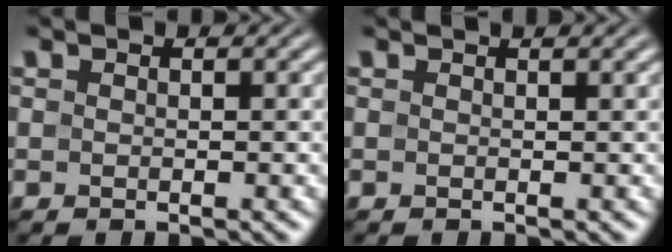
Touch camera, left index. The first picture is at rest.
{"total": 1.0, "force": [0.7, 0.2, 0.7], "torque": [-0.007, 0.000, 0.006]}